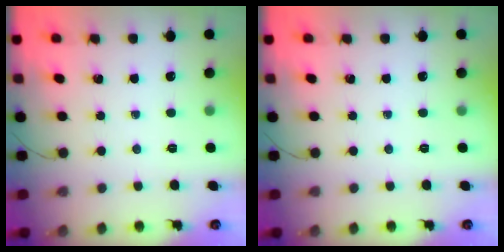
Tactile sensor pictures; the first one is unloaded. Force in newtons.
{"total": 0.0}